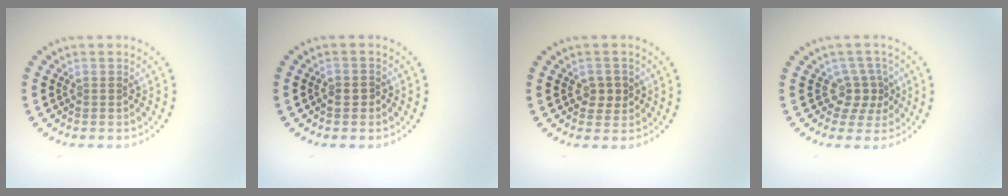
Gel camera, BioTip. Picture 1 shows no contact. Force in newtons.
{"total": 0.9, "press": 0.8, "slide": 0.3}
{"total": 1.9, "press": 1.8, "slide": 0.3}
{"total": 2.5, "press": 1.8, "slide": 1.8}